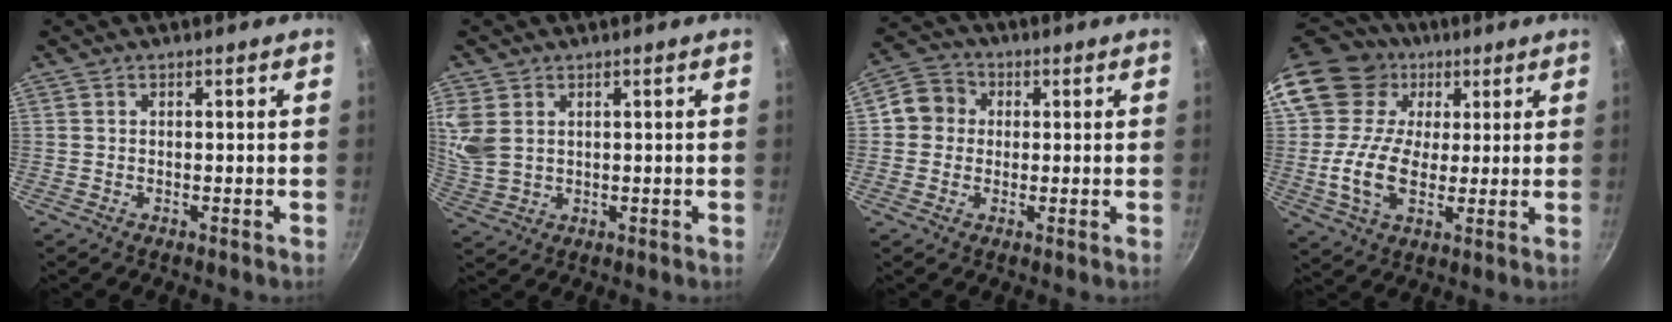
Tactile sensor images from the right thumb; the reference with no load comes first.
{"total": 6.6, "force": [2.3, 4.6, 4.2], "torque": [-0.081, -0.009, 0.054]}
{"total": 5.3, "force": [0.5, 5.1, 1.5], "torque": [0.009, 0.009, -0.009]}
{"total": 16.3, "force": [4.2, 12.8, 9.2], "torque": [-0.151, 0.002, 0.070]}